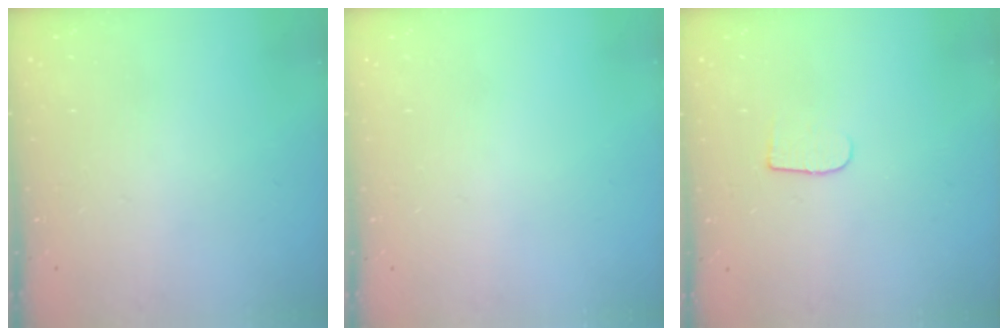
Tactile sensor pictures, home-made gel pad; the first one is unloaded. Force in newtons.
{"total": 0.0}
{"total": 5.2, "press": 5.1, "slide": 0.6}